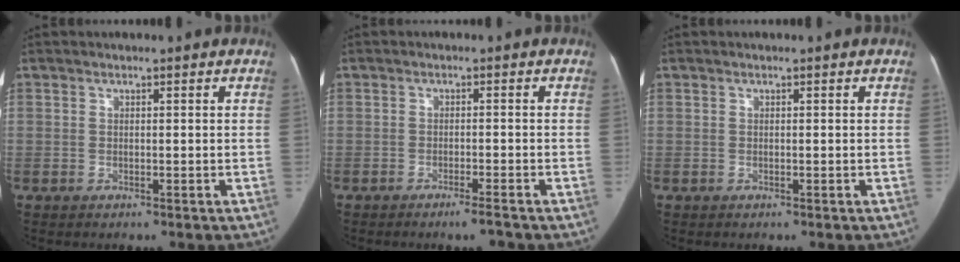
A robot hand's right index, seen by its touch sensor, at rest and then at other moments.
{"total": 2.7, "force": [-2.2, -0.1, 1.6], "torque": [-0.026, -0.003, -0.036]}
{"total": 0.0}